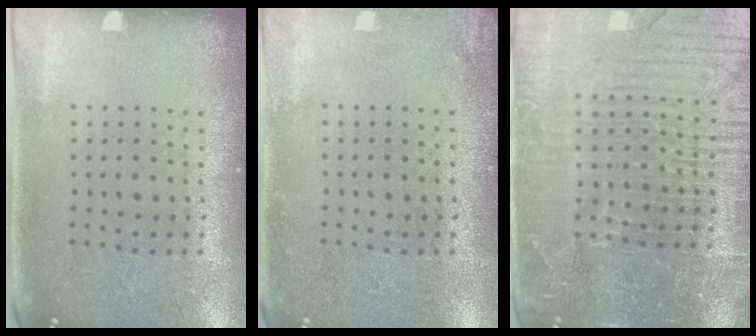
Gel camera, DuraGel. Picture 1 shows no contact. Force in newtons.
{"total": 1.2, "press": 1.2, "slide": 0.0}
{"total": 5.1, "press": 4.6, "slide": 2.1}